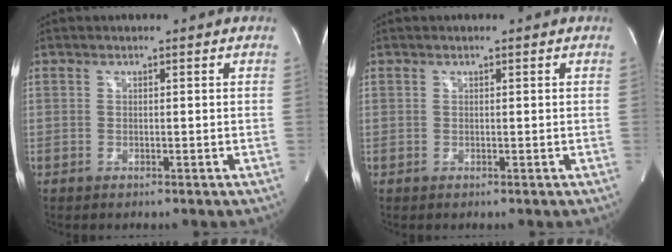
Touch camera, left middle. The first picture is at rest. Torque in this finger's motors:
{"motor_torque": [-0.20, -0.02, -0.04, 0.01]}